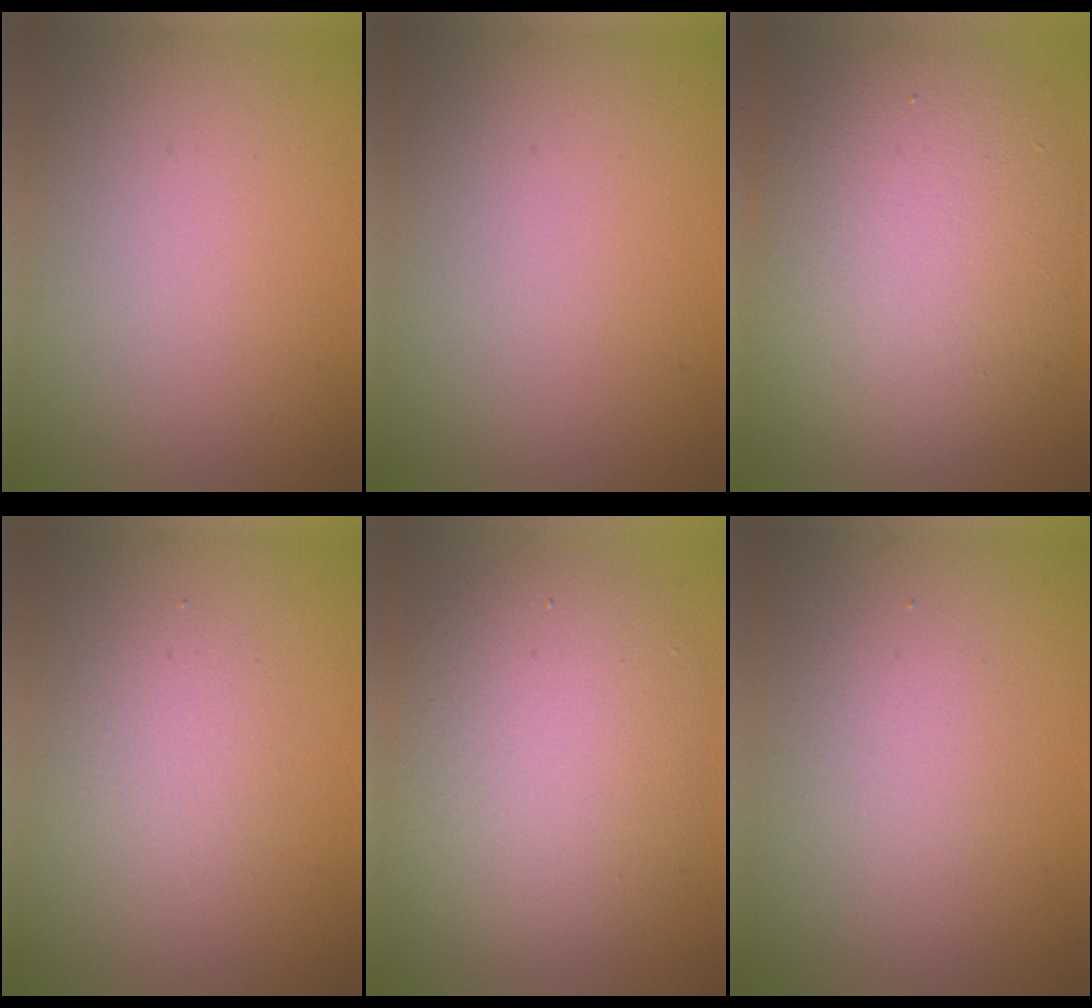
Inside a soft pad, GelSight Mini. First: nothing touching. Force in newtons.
{"total": 0.0}
{"total": 10.2, "press": 10.1, "slide": 1.0}
{"total": 2.0, "press": 2.0, "slide": 0.1}
{"total": 7.5, "press": 7.5, "slide": 0.8}
{"total": 1.8, "press": 1.8, "slide": 0.1}